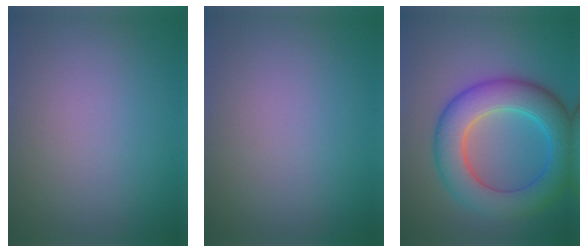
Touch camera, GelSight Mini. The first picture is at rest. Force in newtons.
{"total": 0.0}
{"total": 8.2, "press": 8.2, "slide": 0.4}